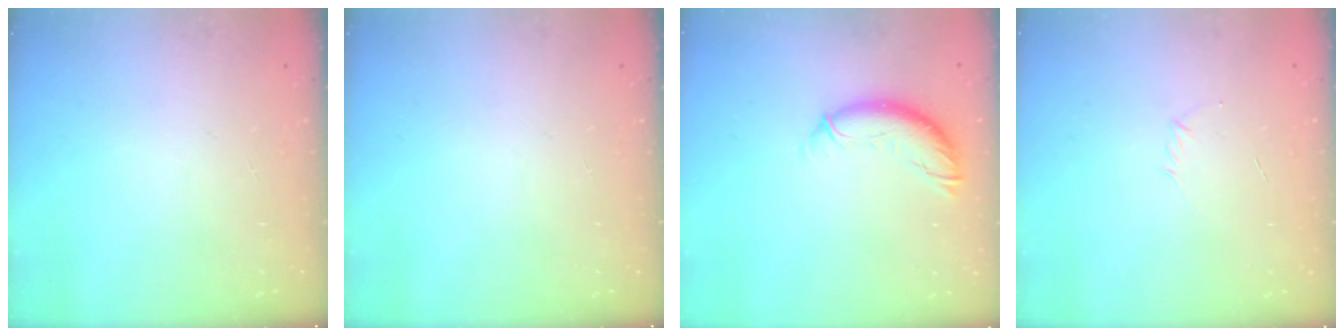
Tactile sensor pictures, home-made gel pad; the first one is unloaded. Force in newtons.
{"total": 0.0}
{"total": 10.1, "press": 10.1, "slide": 0.6}
{"total": 2.7, "press": 2.6, "slide": 0.7}